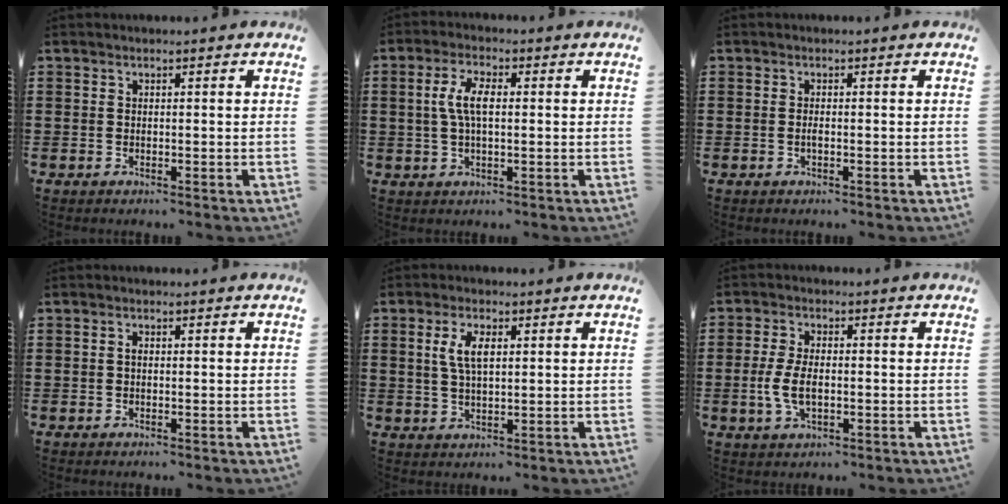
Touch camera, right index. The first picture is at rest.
{"total": 5.5, "force": [0.4, 2.2, 5.1], "torque": [-0.115, 0.002, 0.000]}
{"total": 0.9, "force": [-0.3, 0.1, 0.8], "torque": [-0.017, -0.005, -0.004]}
{"total": 0.6, "force": [0.0, 0.3, 0.6], "torque": [-0.013, -0.001, -0.001]}
{"total": 4.7, "force": [1.3, 1.9, 4.1], "torque": [-0.087, 0.008, 0.020]}
{"total": 5.2, "force": [-0.7, 2.5, 4.5], "torque": [-0.107, -0.006, -0.019]}